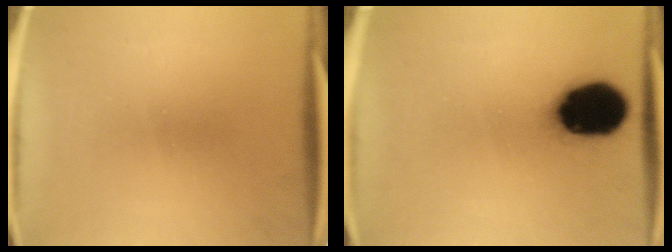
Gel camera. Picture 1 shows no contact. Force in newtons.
{"total": 18.9}